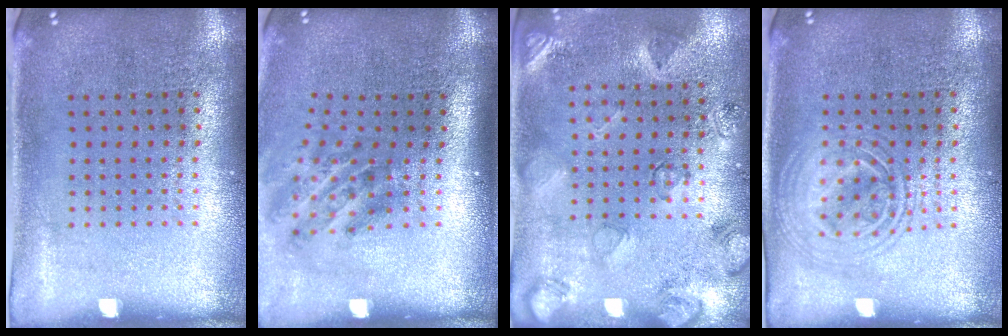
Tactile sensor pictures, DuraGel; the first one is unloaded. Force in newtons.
{"total": 1.9, "press": 1.2, "slide": 1.5}
{"total": 2.5, "press": 1.8, "slide": 1.8}
{"total": 1.7, "press": 1.7, "slide": 0.3}